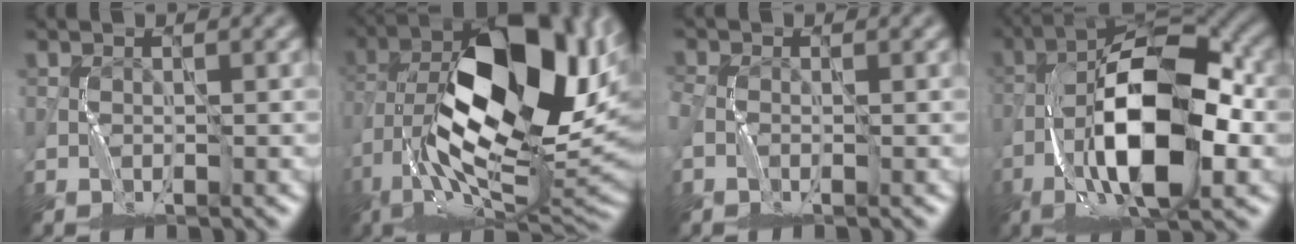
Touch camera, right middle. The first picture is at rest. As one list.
[{"total": 17.3, "force": [1.3, 9.1, 14.7], "torque": [-0.261, 0.021, 0.022]}, {"total": 1.4, "force": [-0.4, 1.1, 0.8], "torque": [-0.029, -0.002, -0.018]}, {"total": 14.1, "force": [-3.6, 5.7, 12.3], "torque": [-0.218, 0.015, -0.068]}]